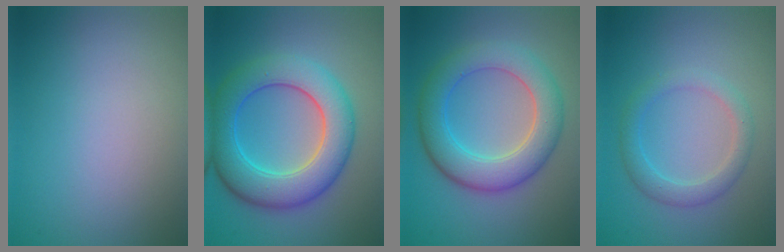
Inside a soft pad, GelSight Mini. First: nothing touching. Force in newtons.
{"total": 7.9, "press": 7.9, "slide": 0.1}
{"total": 6.5, "press": 6.4, "slide": 0.5}
{"total": 2.5, "press": 2.5, "slide": 0.1}